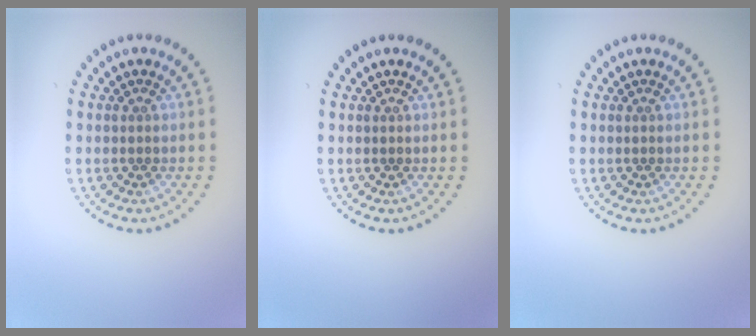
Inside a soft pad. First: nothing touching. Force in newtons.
{"total": 0.0}
{"total": 0.0}